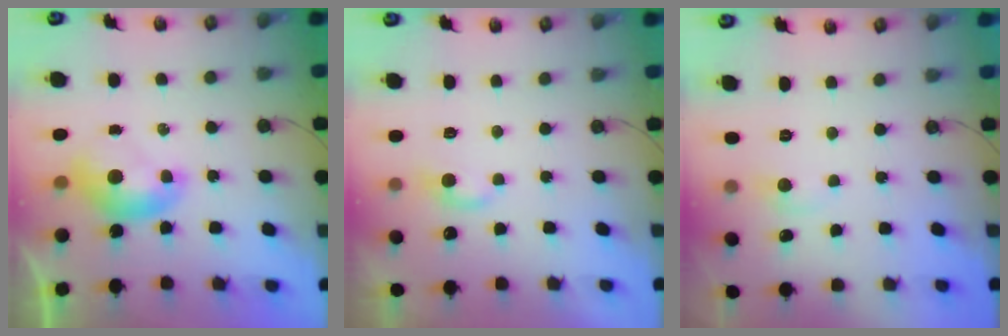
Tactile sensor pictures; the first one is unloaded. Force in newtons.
{"total": 1.3, "press": 1.1, "slide": 0.7}
{"total": 0.6, "press": 0.3, "slide": 0.5}